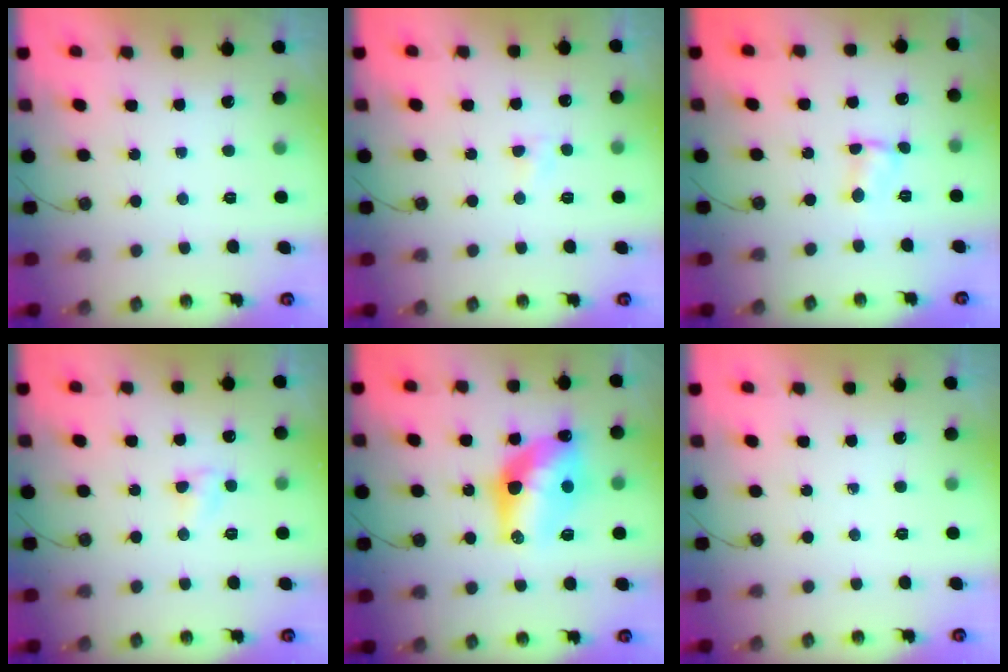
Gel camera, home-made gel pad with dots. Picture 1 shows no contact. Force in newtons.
{"total": 2.9, "press": 2.9, "slide": 0.4}
{"total": 1.4, "press": 1.4, "slide": 0.2}
{"total": 3.6, "press": 3.5, "slide": 0.5}
{"total": 14.3, "press": 14.3, "slide": 0.8}
{"total": 0.0}